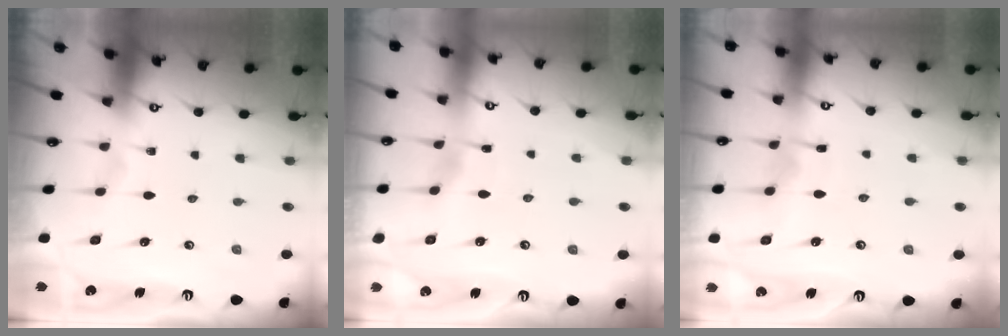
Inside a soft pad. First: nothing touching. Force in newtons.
{"total": 2.0, "press": 2.0, "slide": 0.3}
{"total": 5.3, "press": 5.2, "slide": 0.5}